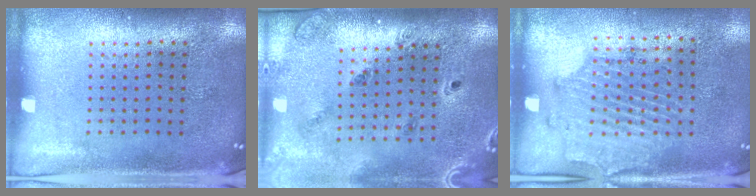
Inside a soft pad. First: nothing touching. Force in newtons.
{"total": 1.4, "press": 1.4, "slide": 0.1}
{"total": 1.7, "press": 1.4, "slide": 0.9}